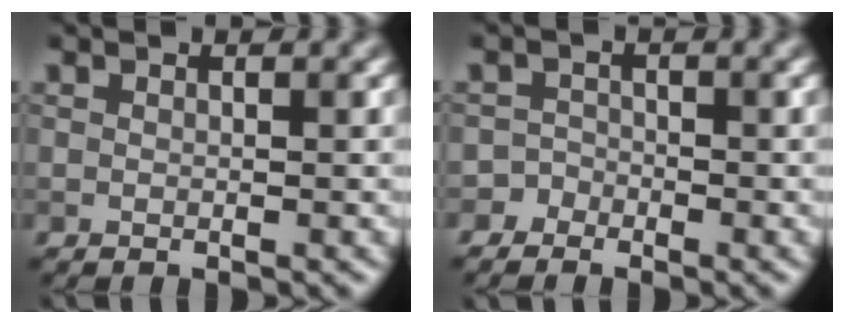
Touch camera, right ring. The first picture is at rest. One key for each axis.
{"total": 1.7, "fx": -1.4, "fy": 1.0, "fz": -0.2, "tx": 0.013, "ty": 0.012, "tz": -0.026}